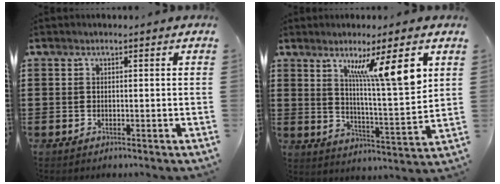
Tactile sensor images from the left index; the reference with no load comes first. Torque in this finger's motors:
{"motor_torque": [2.14, 0.00, 0.92, 0.21]}